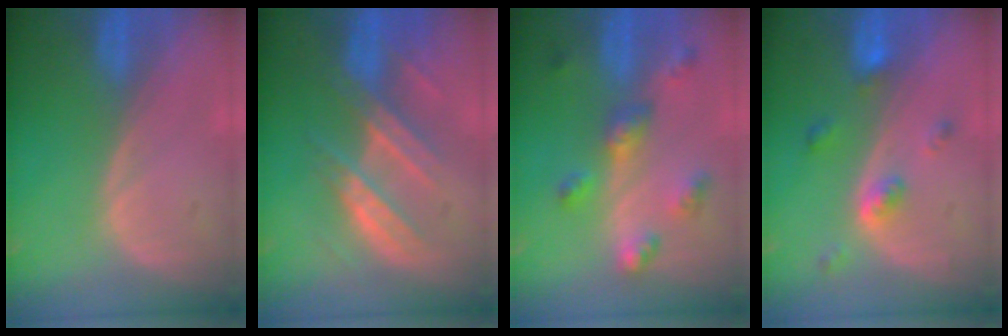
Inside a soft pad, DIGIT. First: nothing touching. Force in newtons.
{"total": 8.3, "press": 7.6, "slide": 3.3}
{"total": 6.5, "press": 5.8, "slide": 3.0}
{"total": 4.4, "press": 4.1, "slide": 1.7}